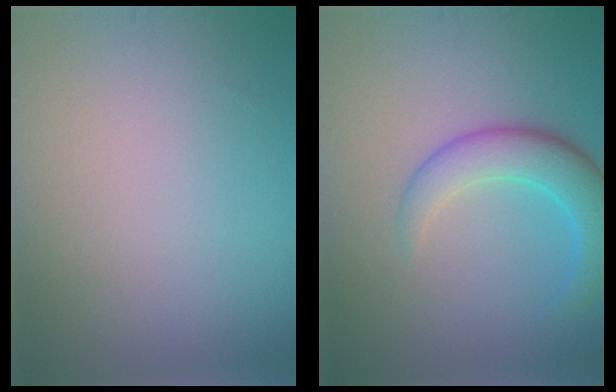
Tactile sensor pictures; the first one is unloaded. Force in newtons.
{"total": 4.6, "press": 4.6, "slide": 0.2}